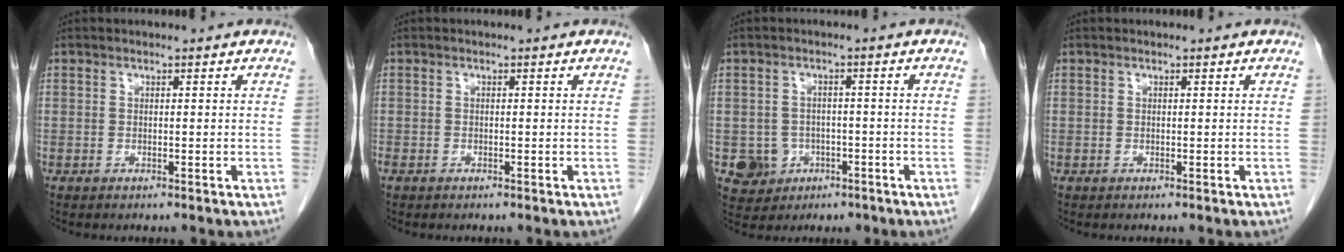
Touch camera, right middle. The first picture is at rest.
{"total": 0.6, "force": [-0.5, 0.3, 0.3], "torque": [-0.008, -0.001, -0.009]}
{"total": 5.5, "force": [-2.1, 5.0, 0.7], "torque": [-0.011, 0.011, -0.023]}
{"total": 0.0}